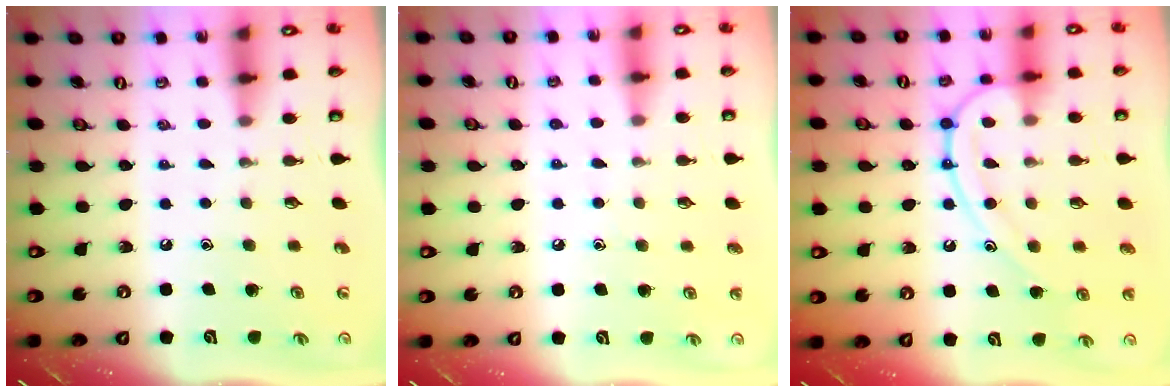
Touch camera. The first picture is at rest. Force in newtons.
{"total": 3.9, "press": 3.9, "slide": 0.4}
{"total": 13.4, "press": 13.4, "slide": 1.3}